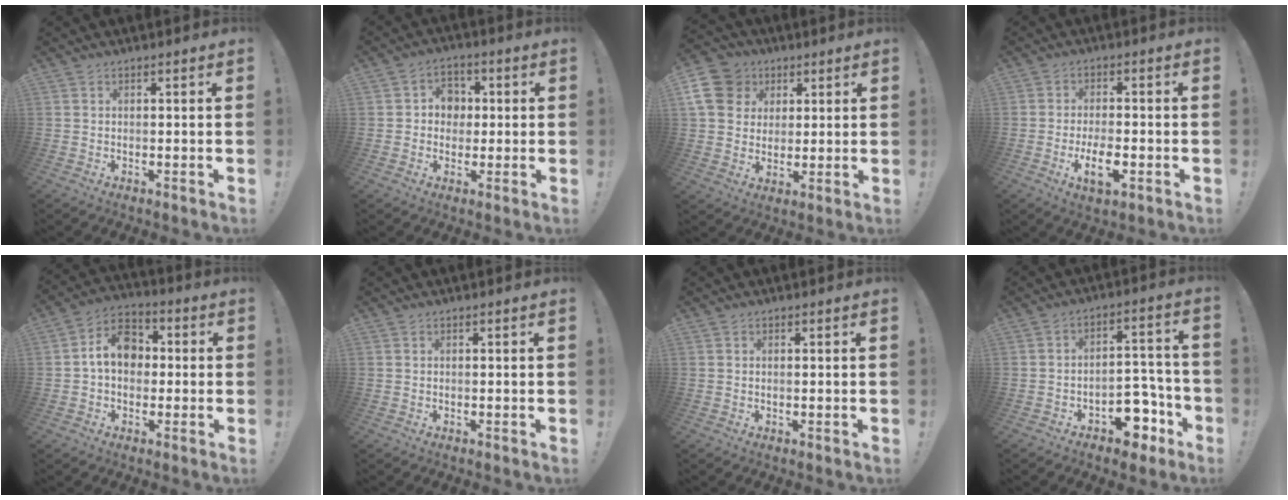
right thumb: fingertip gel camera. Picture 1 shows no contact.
{"total": 6.5, "force": [0.3, 6.1, 2.3], "torque": [-0.036, 0.007, 0.009]}
{"total": 13.6, "force": [4.4, 11.6, 5.6], "torque": [-0.090, -0.015, 0.094]}
{"total": 7.9, "force": [-3.0, 3.2, 6.6], "torque": [-0.121, 0.002, -0.052]}
{"total": 10.8, "force": [0.9, 8.2, 7.0], "torque": [-0.106, 0.016, 0.022]}
{"total": 0.0}
{"total": 0.0}
{"total": 11.3, "force": [-6.6, 6.8, 6.0], "torque": [-0.055, 0.065, -0.105]}